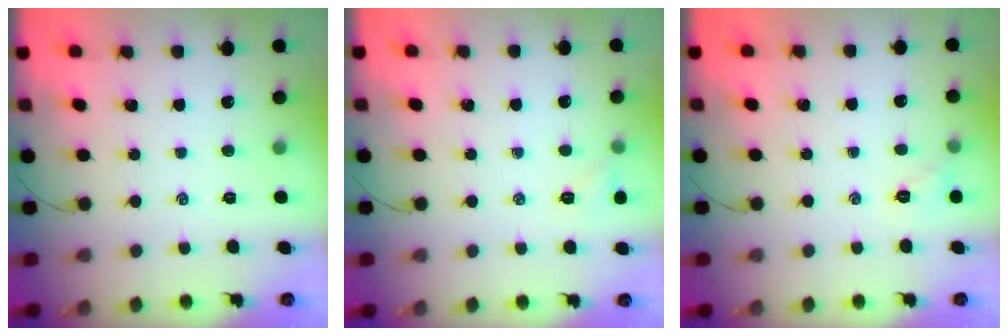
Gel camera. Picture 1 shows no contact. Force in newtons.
{"total": 4.4, "press": 4.2, "slide": 1.3}
{"total": 5.6, "press": 5.5, "slide": 1.2}